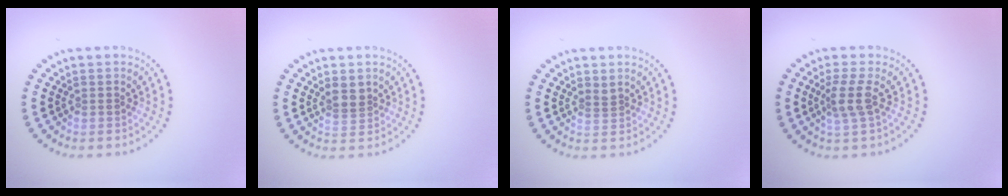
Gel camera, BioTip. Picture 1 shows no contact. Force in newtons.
{"total": 2.0, "press": 1.7, "slide": 1.1}
{"total": 0.7, "press": 0.4, "slide": 0.6}
{"total": 2.4, "press": 1.9, "slide": 1.5}